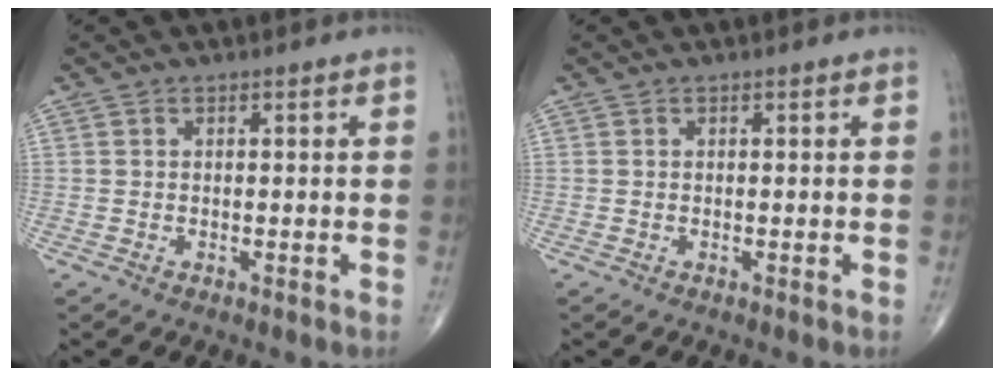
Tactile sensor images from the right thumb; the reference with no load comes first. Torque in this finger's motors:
{"motor_torque": [0.10, 0.10, -0.11, -0.11, 0.01]}